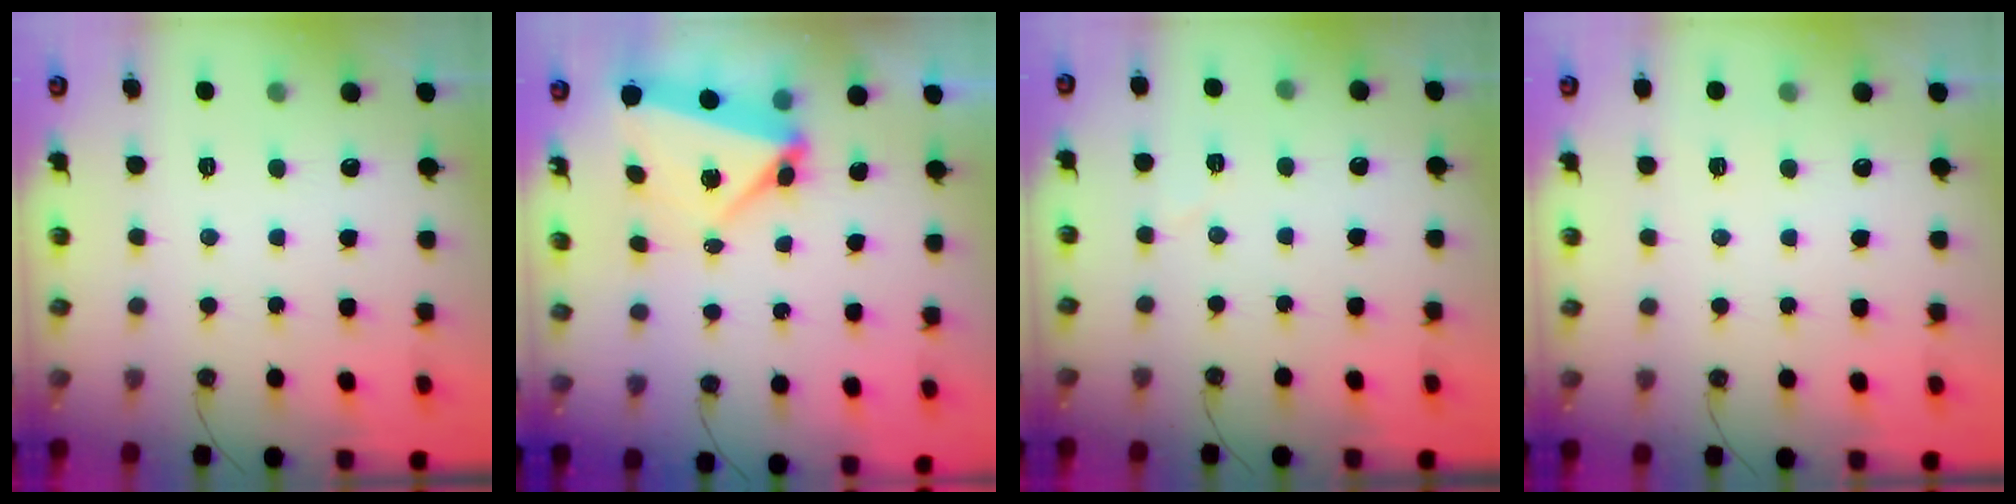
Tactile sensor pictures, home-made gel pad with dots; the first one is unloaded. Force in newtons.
{"total": 5.8, "press": 5.1, "slide": 2.8}
{"total": 3.7, "press": 3.4, "slide": 1.4}
{"total": 2.8, "press": 1.8, "slide": 2.2}